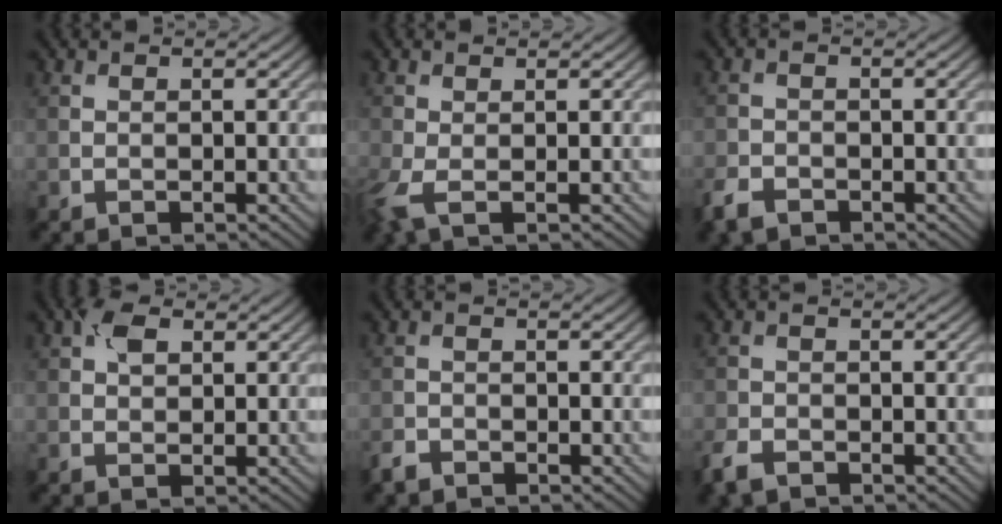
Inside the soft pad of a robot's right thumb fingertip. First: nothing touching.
{"total": 2.8, "force": [-0.8, 1.0, 2.4], "torque": [-0.077, -0.010, -0.020]}
{"total": 2.7, "force": [-2.2, 1.3, 1.0], "torque": [-0.028, -0.007, -0.053]}
{"total": 2.8, "force": [1.2, 1.7, 1.9], "torque": [-0.038, 0.007, 0.018]}
{"total": 1.7, "force": [-1.4, 0.8, 0.4], "torque": [-0.010, -0.002, -0.034]}
{"total": 3.1, "force": [-2.3, 1.5, 1.4], "torque": [-0.037, -0.010, -0.055]}